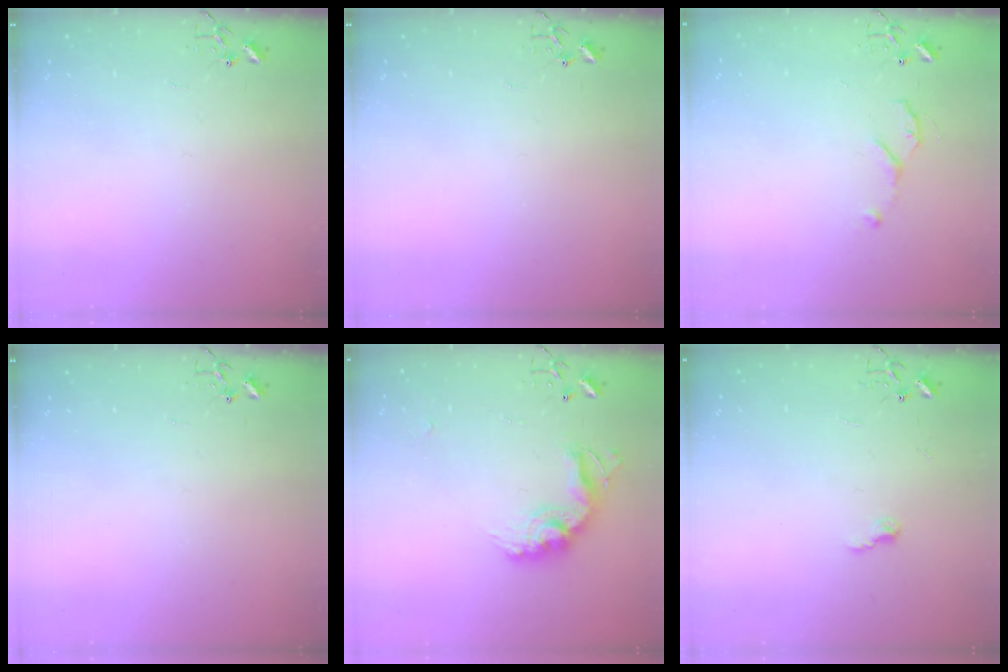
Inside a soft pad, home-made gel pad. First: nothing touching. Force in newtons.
{"total": 0.0}
{"total": 5.5, "press": 5.5, "slide": 0.7}
{"total": 0.0}
{"total": 16.0, "press": 16.0, "slide": 0.8}
{"total": 5.5, "press": 5.5, "slide": 0.7}